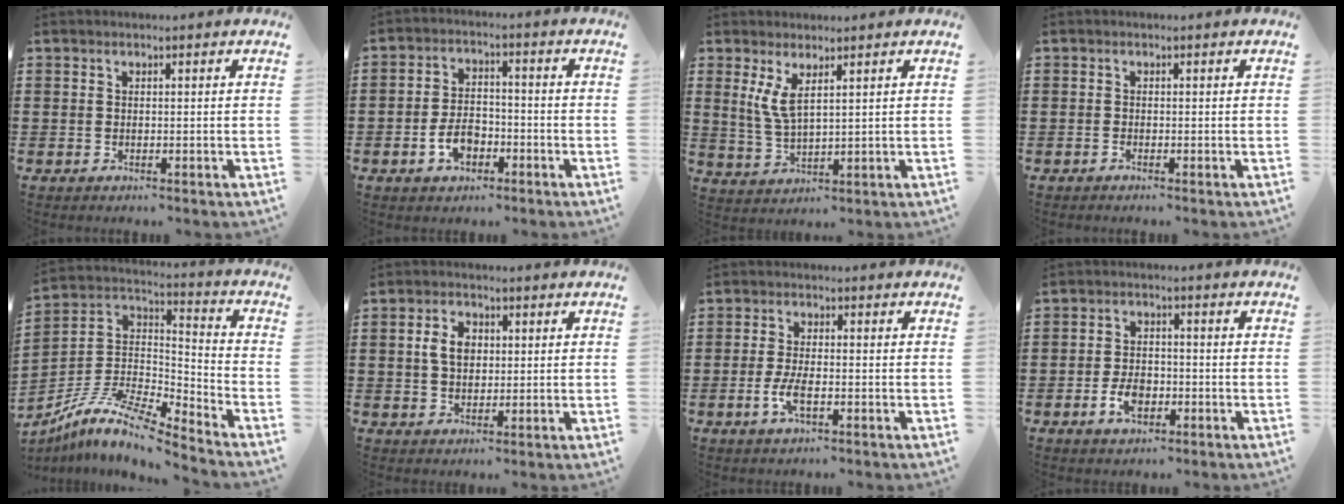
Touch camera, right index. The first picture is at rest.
{"total": 4.9, "force": [-2.3, 3.0, 3.1], "torque": [-0.068, 0.004, -0.046]}
{"total": 4.2, "force": [2.1, 1.2, 3.5], "torque": [-0.091, -0.007, 0.032]}
{"total": 0.6, "force": [-0.6, -0.2, 0.0], "torque": [0.000, -0.003, -0.011]}
{"total": 9.8, "force": [-8.4, 1.5, 4.7], "torque": [-0.108, 0.005, -0.174]}
{"total": 4.3, "force": [0.6, 3.0, 3.1], "torque": [-0.076, 0.010, 0.006]}
{"total": 4.0, "force": [-1.5, 1.4, 3.5], "torque": [-0.078, -0.004, -0.031]}
{"total": 4.4, "force": [-1.9, 2.6, 3.0], "torque": [-0.069, 0.002, -0.038]}